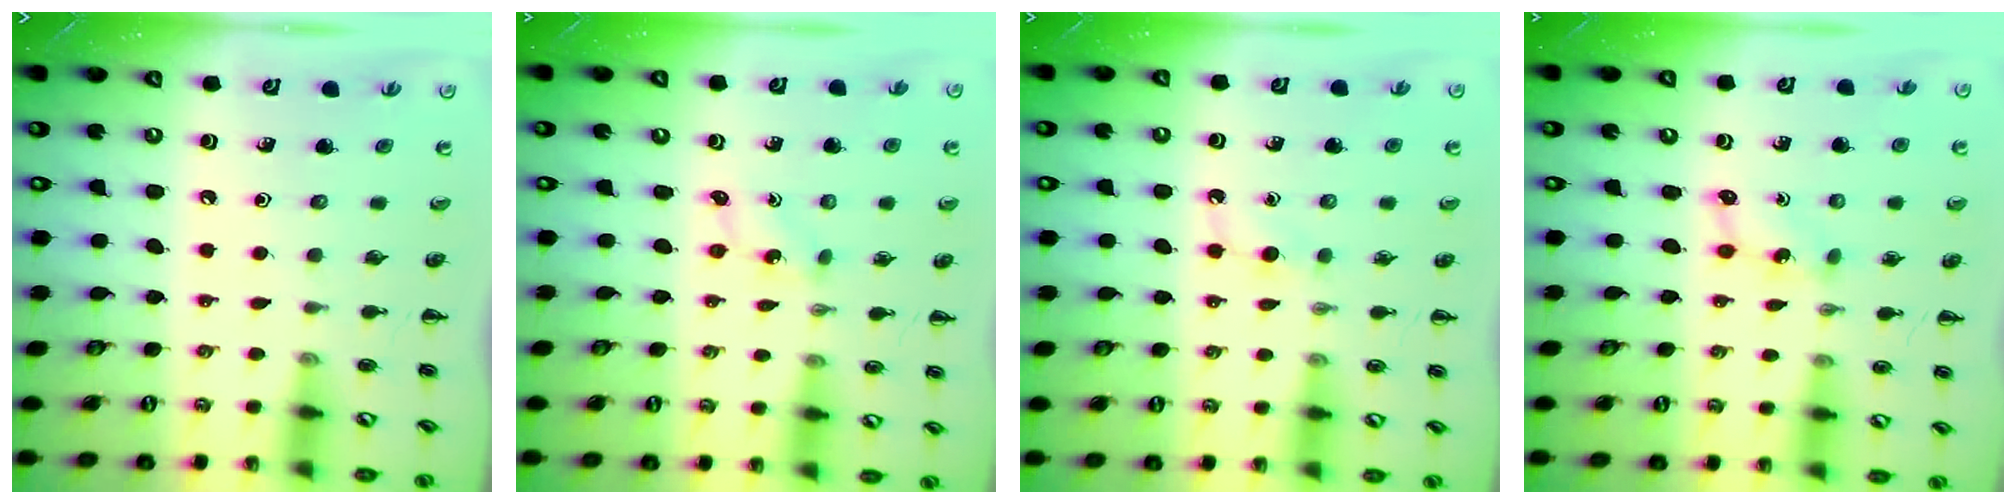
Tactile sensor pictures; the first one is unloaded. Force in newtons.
{"total": 0.0}
{"total": 3.1, "press": 2.9, "slide": 1.3}
{"total": 2.5, "press": 2.4, "slide": 0.7}